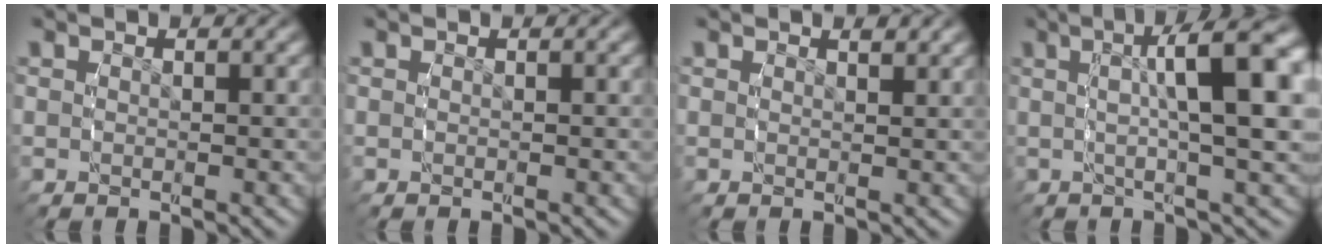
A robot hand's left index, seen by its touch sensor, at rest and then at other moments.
{"total": 0.0}
{"total": 0.7, "force": [0.7, -0.2, 0.1], "torque": [0.000, -0.001, 0.011]}
{"total": 8.7, "force": [1.8, 2.6, 8.1], "torque": [-0.107, 0.023, 0.022]}